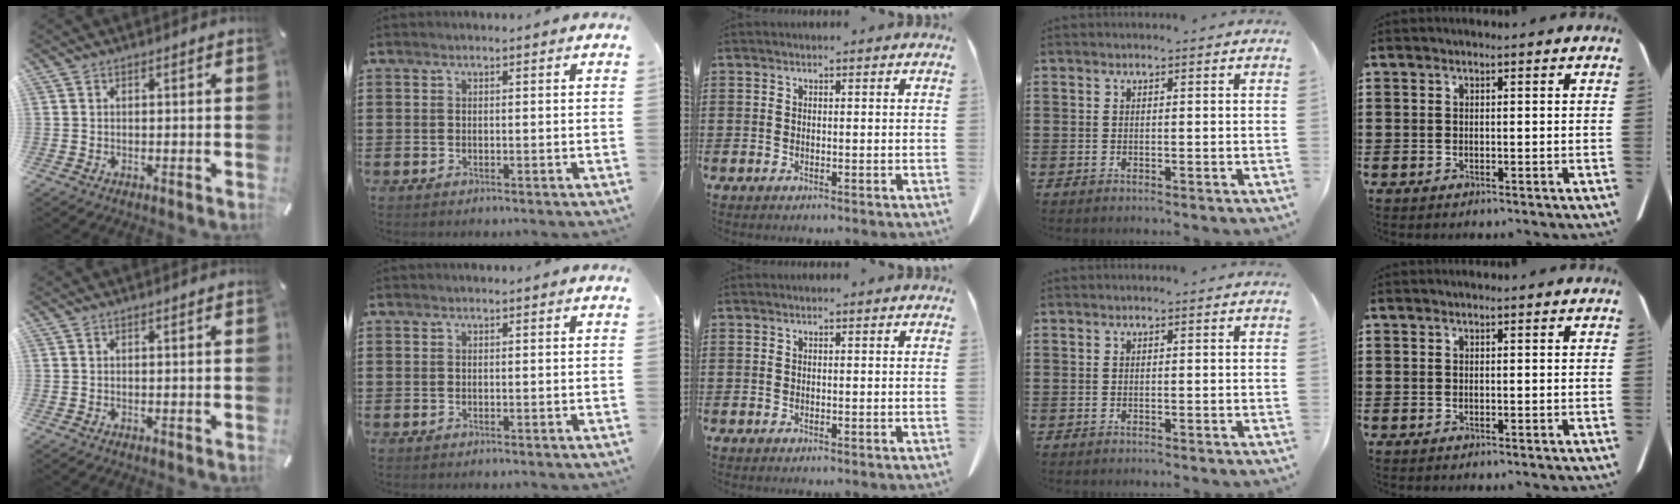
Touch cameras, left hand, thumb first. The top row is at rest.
{}